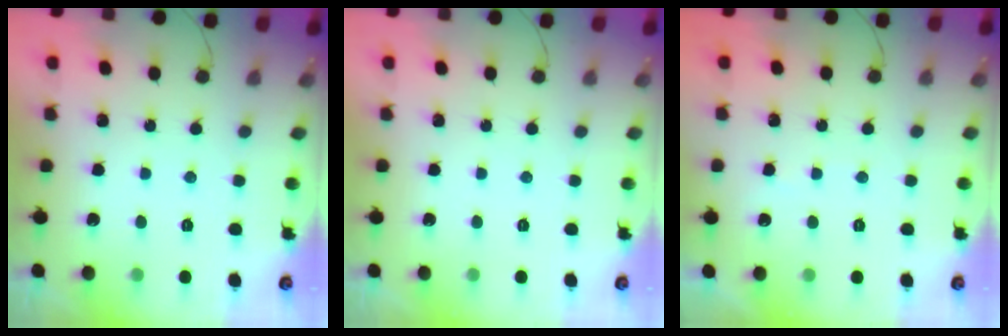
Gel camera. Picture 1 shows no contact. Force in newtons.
{"total": 0.0}
{"total": 3.1, "press": 3.0, "slide": 0.5}